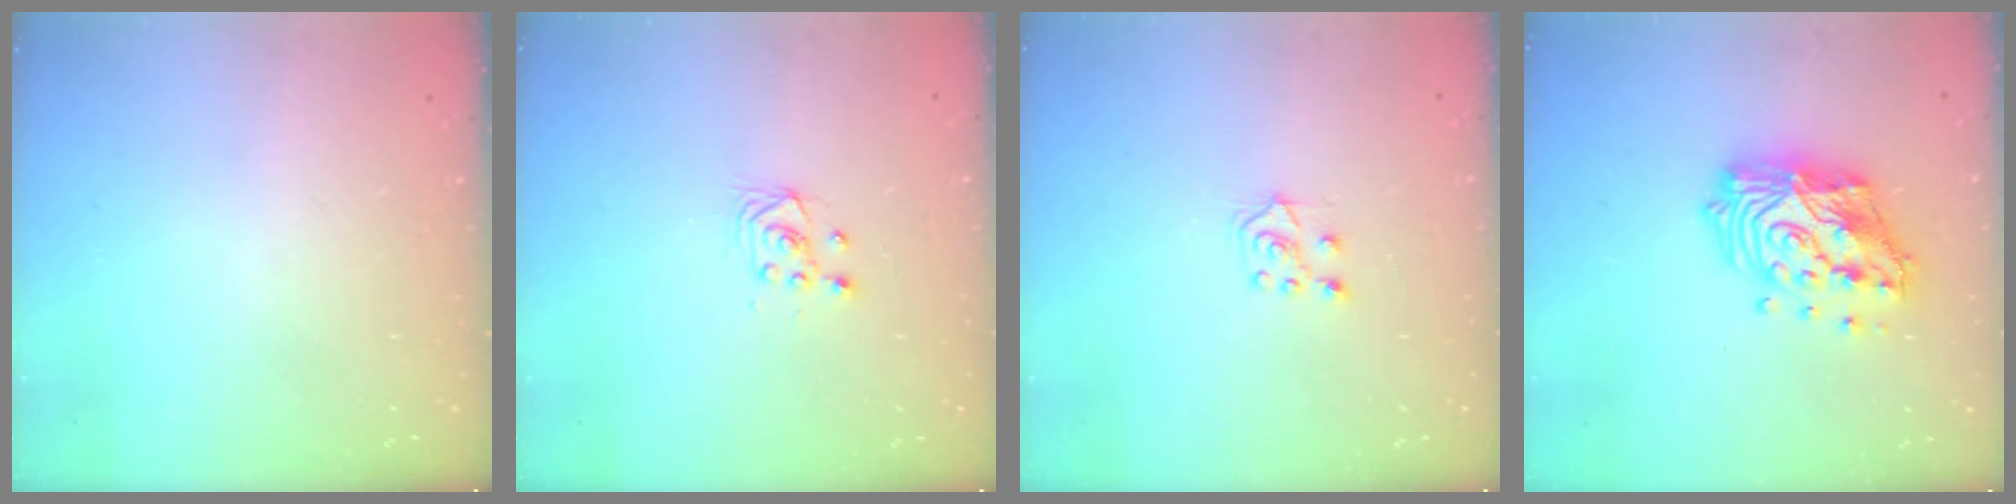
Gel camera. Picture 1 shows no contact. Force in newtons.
{"total": 2.9, "press": 2.6, "slide": 1.3}
{"total": 6.0, "press": 6.0, "slide": 0.4}
{"total": 18.1, "press": 18.0, "slide": 1.5}